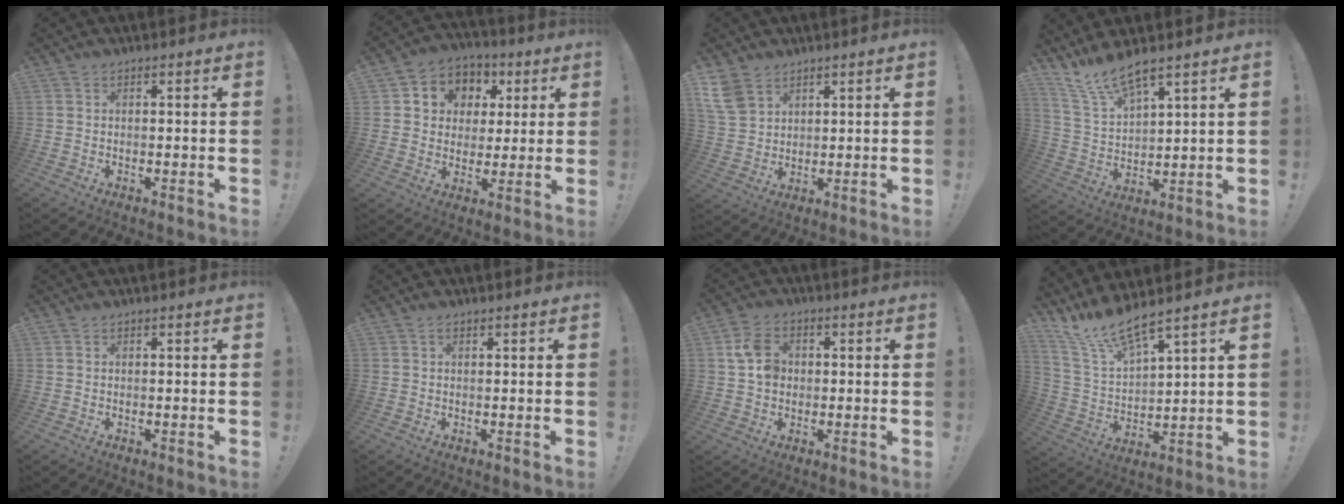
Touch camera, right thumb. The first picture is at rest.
{"total": 8.0, "force": [1.7, 7.6, 1.9], "torque": [-0.025, -0.014, 0.038]}
{"total": 7.5, "force": [4.9, 4.6, 3.2], "torque": [-0.061, -0.018, 0.100]}
{"total": 10.0, "force": [8.6, 1.8, 4.8], "torque": [-0.108, -0.051, 0.160]}
{"total": 0.0}
{"total": 0.7, "force": [0.2, 0.3, 0.6], "torque": [-0.013, 0.002, 0.004]}
{"total": 7.5, "force": [0.9, 5.9, 4.5], "torque": [-0.076, 0.012, 0.020]}
{"total": 11.7, "force": [10.3, 1.6, 5.4], "torque": [-0.131, -0.072, 0.184]}